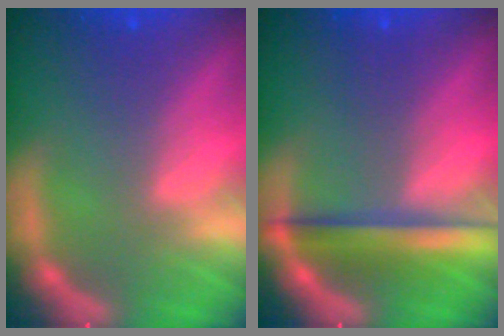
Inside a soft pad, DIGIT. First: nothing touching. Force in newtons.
{"total": 4.4}